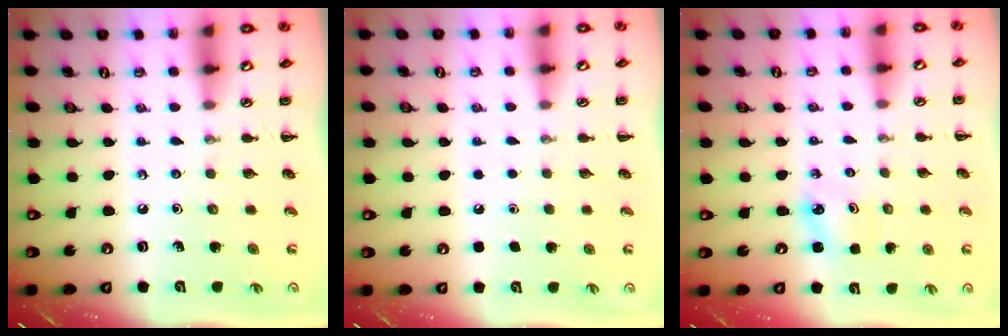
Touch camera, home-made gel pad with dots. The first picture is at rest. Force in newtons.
{"total": 1.6, "press": 1.6, "slide": 0.1}
{"total": 2.2, "press": 2.2, "slide": 0.3}